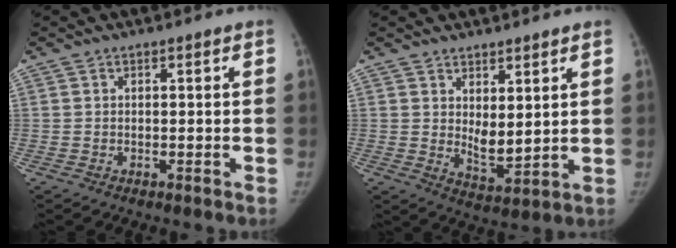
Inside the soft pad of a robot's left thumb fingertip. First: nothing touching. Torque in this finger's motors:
{"motor_torque": [0.72, 0.70, 0.60, -0.63, 0.16]}